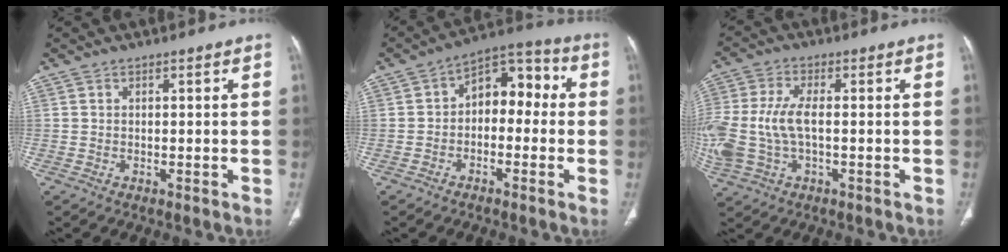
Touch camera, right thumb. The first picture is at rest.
{"total": 9.8, "force": [-0.4, 6.5, 7.3], "torque": [-0.065, 0.047, -0.023]}
{"total": 12.1, "force": [-0.9, 6.4, 10.2], "torque": [-0.257, 0.011, -0.012]}